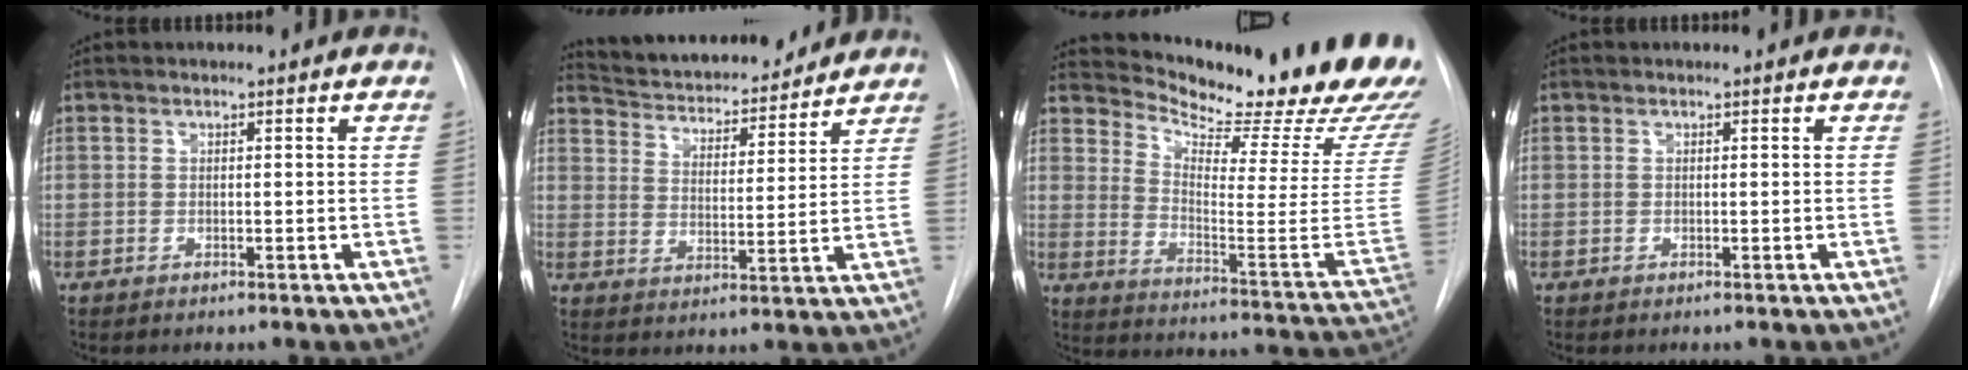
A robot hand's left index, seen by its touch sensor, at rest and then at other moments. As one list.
[{"total": 16.7, "force": [15.5, 3.5, 5.0], "torque": [-0.076, 0.006, 0.230]}, {"total": 27.0, "force": [23.9, 3.1, 12.3], "torque": [-0.192, -0.114, 0.301]}, {"total": 0.0}]